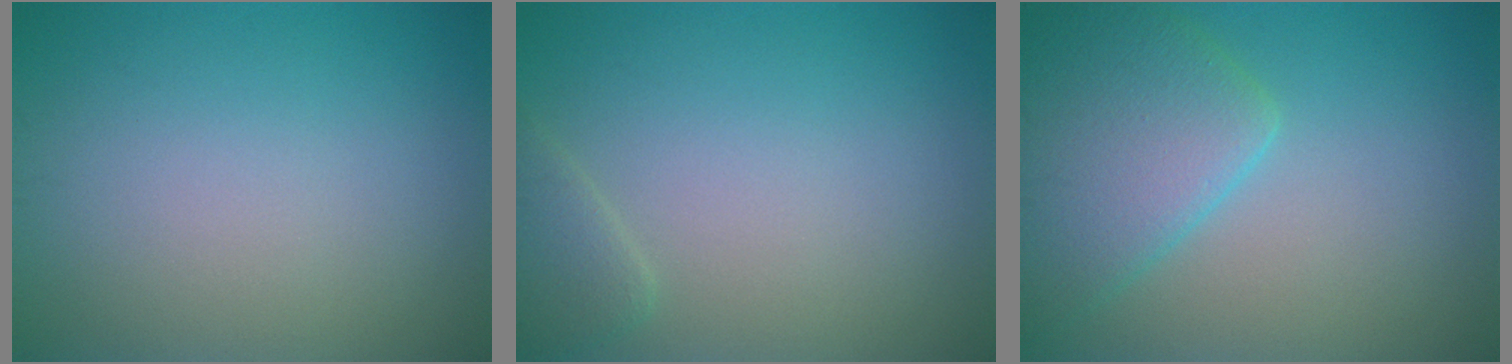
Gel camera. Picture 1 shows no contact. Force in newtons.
{"total": 1.6, "press": 1.6, "slide": 0.2}
{"total": 6.4, "press": 6.4, "slide": 0.4}